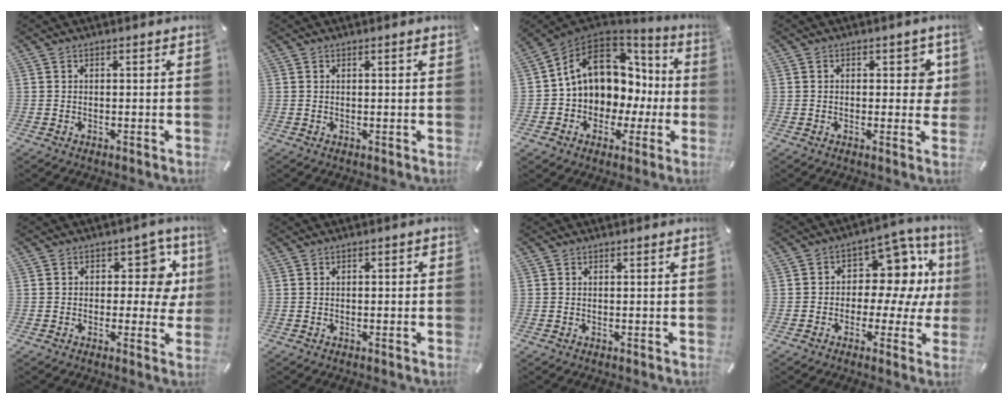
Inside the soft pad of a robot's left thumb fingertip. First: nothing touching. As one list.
[{"total": 1.3, "force": [0.4, 0.2, 1.2], "torque": [-0.024, 0.001, 0.006]}, {"total": 12.6, "force": [4.1, 10.0, 6.5], "torque": [-0.119, -0.029, 0.079]}, {"total": 5.1, "force": [0.8, 3.0, 4.1], "torque": [-0.042, -0.004, 0.005]}, {"total": 9.9, "force": [2.6, 6.1, 7.3], "torque": [-0.092, -0.008, 0.040]}, {"total": 1.1, "force": [-0.6, 0.5, 0.7], "torque": [-0.013, 0.003, -0.012]}, {"total": 0.0}, {"total": 11.6, "force": [2.8, 8.1, 7.7], "torque": [-0.102, -0.029, 0.051]}]